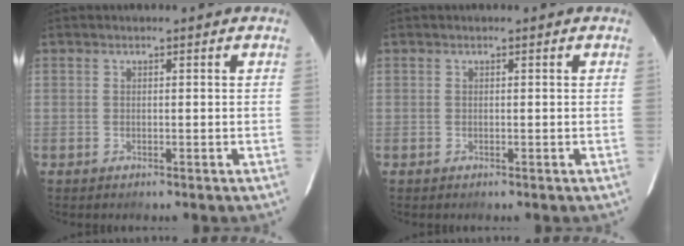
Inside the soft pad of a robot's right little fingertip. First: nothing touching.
{"total": 0.0}